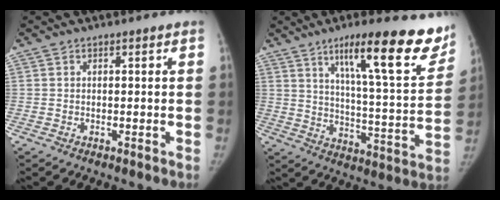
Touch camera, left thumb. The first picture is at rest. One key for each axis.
{"total": 22.8, "fx": 14.2, "fy": 4.6, "fz": 17.2, "tx": -0.211, "ty": -0.058, "tz": 0.212}